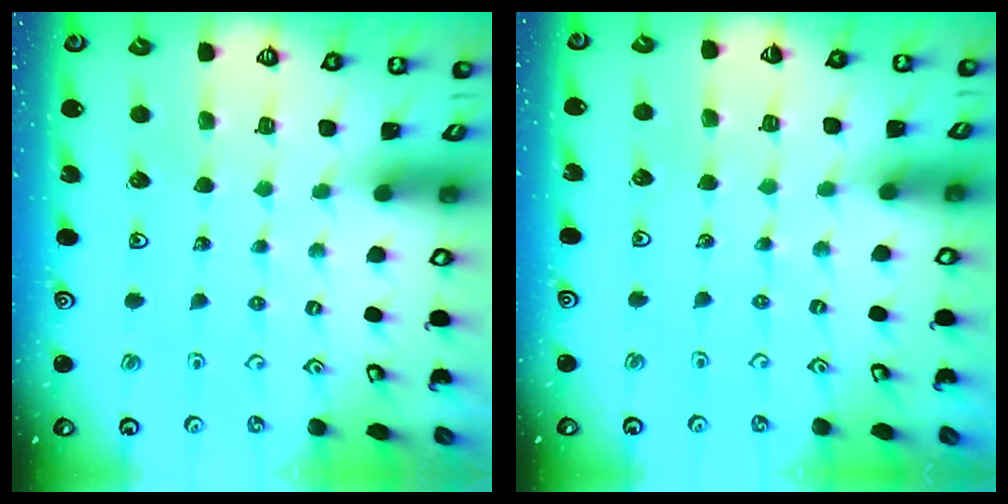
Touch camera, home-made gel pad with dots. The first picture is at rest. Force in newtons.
{"total": 2.1, "press": 2.1, "slide": 0.4}